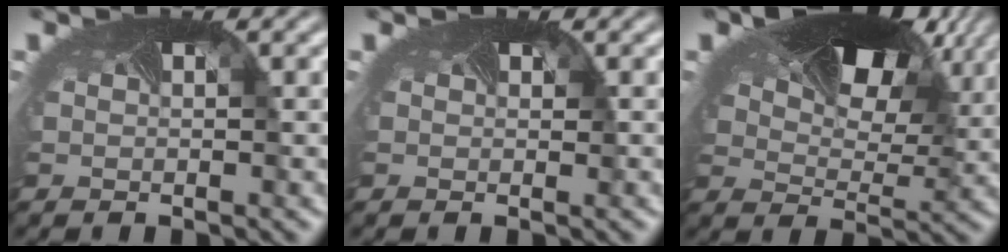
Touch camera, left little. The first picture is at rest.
{"total": 0.5, "force": [0.0, -0.3, -0.4], "torque": [0.006, -0.010, 0.003]}
{"total": 10.2, "force": [5.9, 5.3, 6.5], "torque": [-0.116, 0.005, 0.094]}